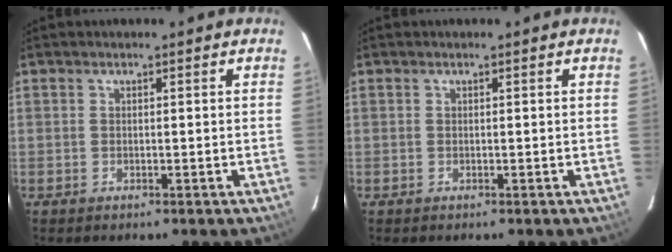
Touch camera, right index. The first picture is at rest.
{"total": 0.0}